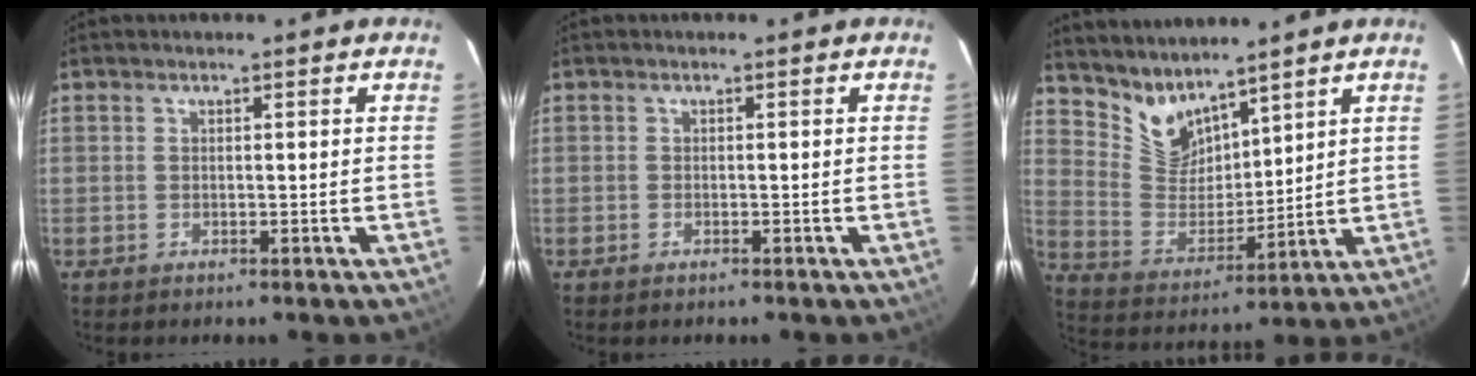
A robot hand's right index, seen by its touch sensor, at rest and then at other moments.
{"total": 0.6, "force": [-0.5, 0.3, 0.2], "torque": [-0.004, -0.001, -0.010]}
{"total": 8.7, "force": [7.6, 3.6, 2.2], "torque": [-0.046, -0.007, 0.162]}